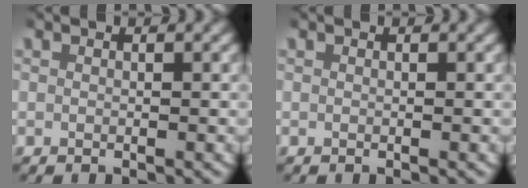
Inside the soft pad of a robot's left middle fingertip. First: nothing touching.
{"total": 0.0}